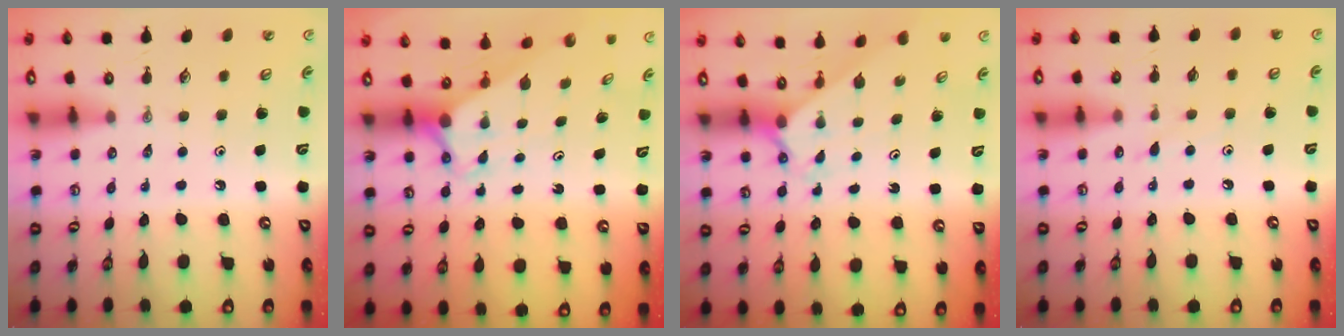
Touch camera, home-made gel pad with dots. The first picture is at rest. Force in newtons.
{"total": 2.7, "press": 2.7, "slide": 0.0}
{"total": 2.1, "press": 2.1, "slide": 0.3}
{"total": 5.0, "press": 5.0, "slide": 0.5}